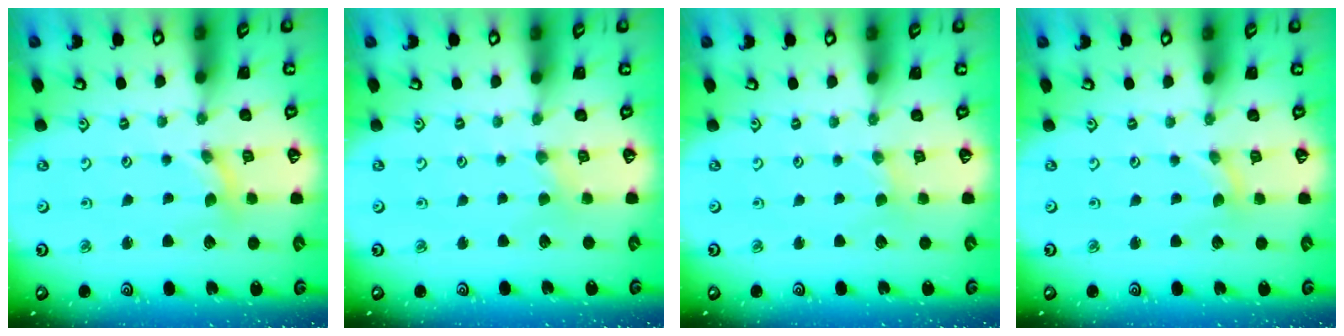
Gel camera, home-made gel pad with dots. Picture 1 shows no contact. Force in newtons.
{"total": 1.3, "press": 1.3, "slide": 0.2}
{"total": 0.0}
{"total": 0.0}